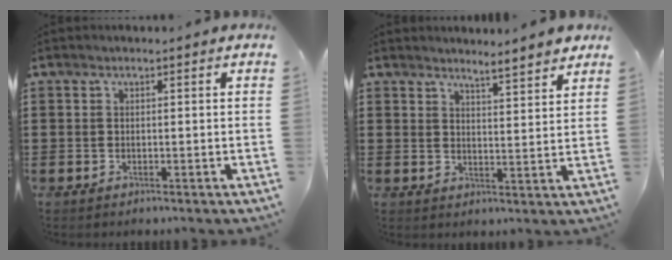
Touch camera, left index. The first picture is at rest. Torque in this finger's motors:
{"motor_torque": [2.14, 0.00, 0.07, 0.03]}